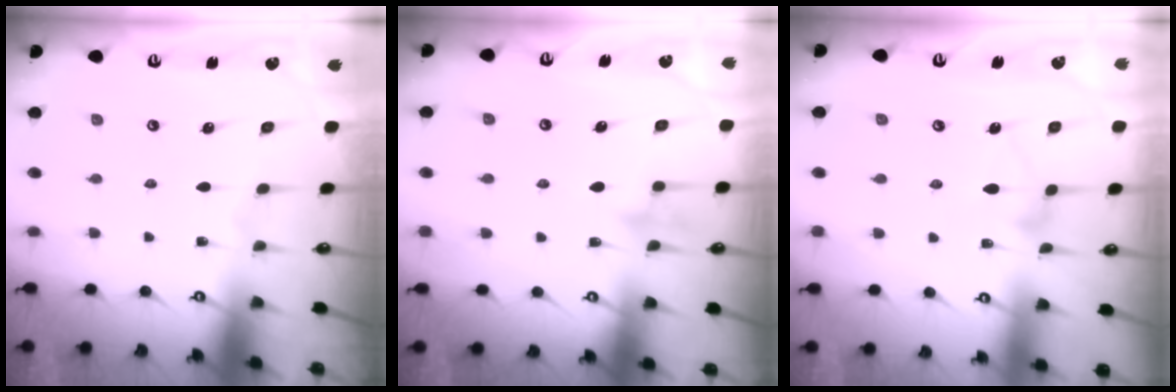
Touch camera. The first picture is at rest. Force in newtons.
{"total": 8.2, "press": 8.2, "slide": 0.6}
{"total": 7.2, "press": 7.2, "slide": 0.4}